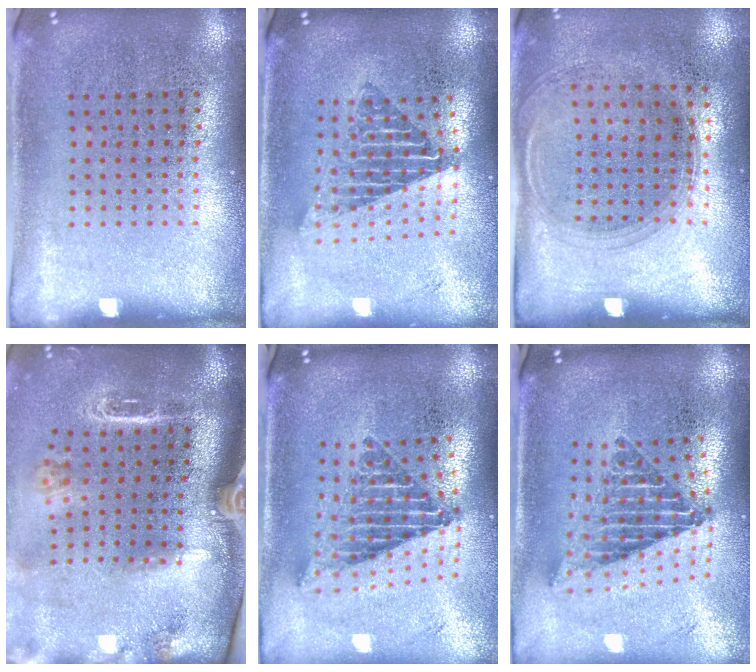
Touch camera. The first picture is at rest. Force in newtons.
{"total": 1.7, "press": 1.4, "slide": 1.0}
{"total": 1.3, "press": 1.1, "slide": 0.7}
{"total": 2.8, "press": 2.0, "slide": 2.0}
{"total": 2.4, "press": 1.7, "slide": 1.7}
{"total": 2.4, "press": 1.7, "slide": 1.7}